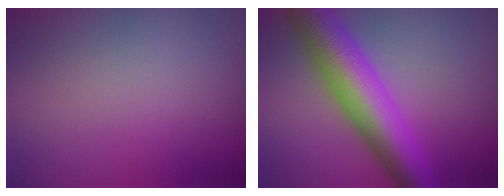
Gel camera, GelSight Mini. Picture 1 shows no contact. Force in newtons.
{"total": 9.0, "press": 9.0, "slide": 0.2}